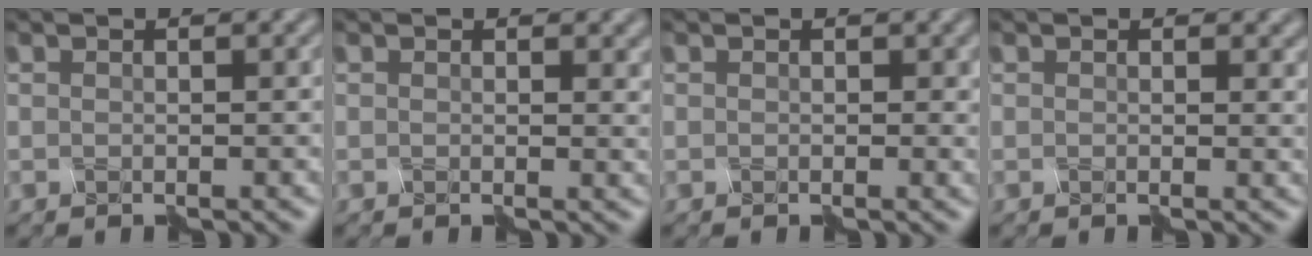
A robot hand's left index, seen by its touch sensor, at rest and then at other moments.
{"total": 2.0, "force": [0.8, 1.2, 1.5], "torque": [-0.020, 0.001, 0.015]}
{"total": 1.5, "force": [0.1, 1.2, 0.8], "torque": [-0.010, 0.001, 0.001]}
{"total": 1.7, "force": [0.6, 1.1, 1.1], "torque": [-0.014, 0.000, 0.011]}